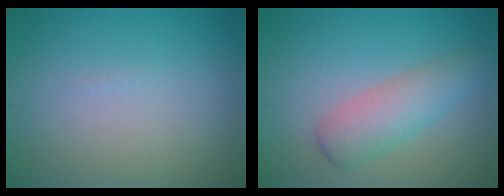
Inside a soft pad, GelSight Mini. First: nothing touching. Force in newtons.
{"total": 3.7, "press": 3.7, "slide": 0.1}